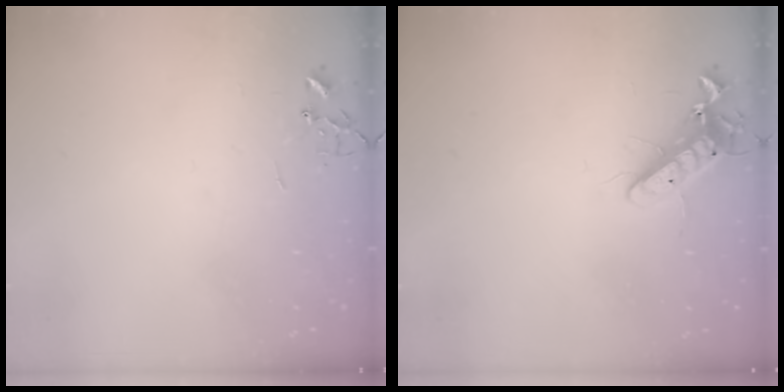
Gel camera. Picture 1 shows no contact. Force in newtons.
{"total": 12.1, "press": 12.0, "slide": 1.4}